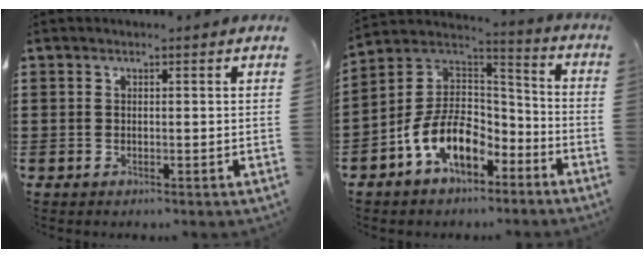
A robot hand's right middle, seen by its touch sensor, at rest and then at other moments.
{"total": 10.4, "force": [-5.7, 6.1, 6.2], "torque": [-0.145, 0.011, -0.114]}